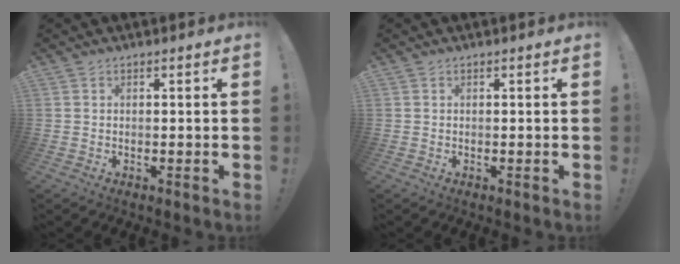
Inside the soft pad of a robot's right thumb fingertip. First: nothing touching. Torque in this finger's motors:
{"motor_torque": [0.00, 0.00, 0.00, 0.00, 0.02]}